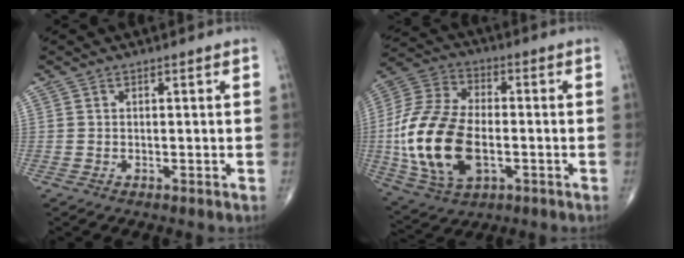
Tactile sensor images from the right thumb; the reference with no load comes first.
{"total": 20.7, "force": [-3.2, 12.1, 16.5], "torque": [-0.341, 0.006, -0.055]}